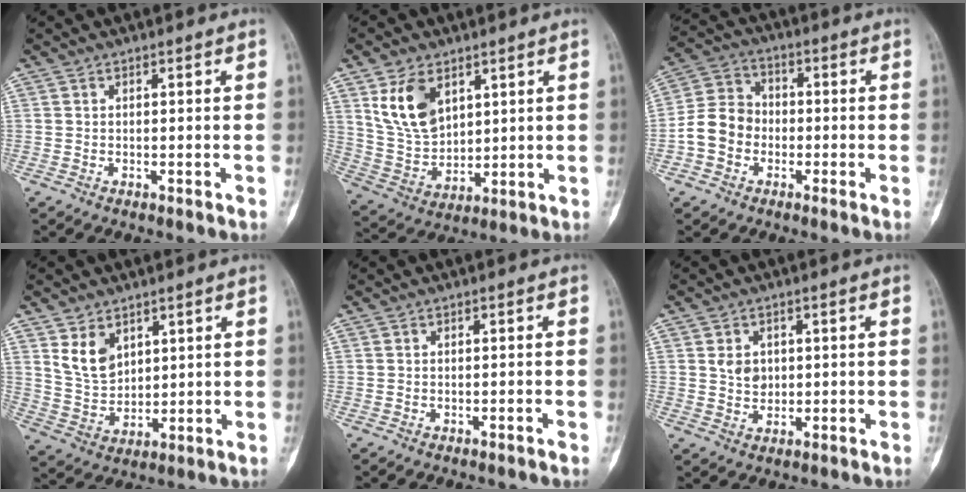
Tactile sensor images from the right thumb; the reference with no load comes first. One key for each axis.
{"total": 11.6, "fx": 5.4, "fy": 7.4, "fz": 7.2, "tx": -0.116, "ty": -0.023, "tz": 0.120}
{"total": 8.5, "fx": -2.3, "fy": 7.2, "fz": 4.0, "tx": -0.063, "ty": 0.033, "tz": -0.055}
{"total": 7.6, "fx": 3.9, "fy": 5.1, "fz": 4.0, "tx": -0.055, "ty": -0.025, "tz": 0.087}
{"total": 0.8, "fx": -0.6, "fy": 0.1, "fz": 0.5, "tx": -0.016, "ty": 0.006, "tz": -0.007}
{"total": 3.9, "fx": 0.6, "fy": 3.2, "fz": 2.1, "tx": -0.018, "ty": -0.002, "tz": 0.014}